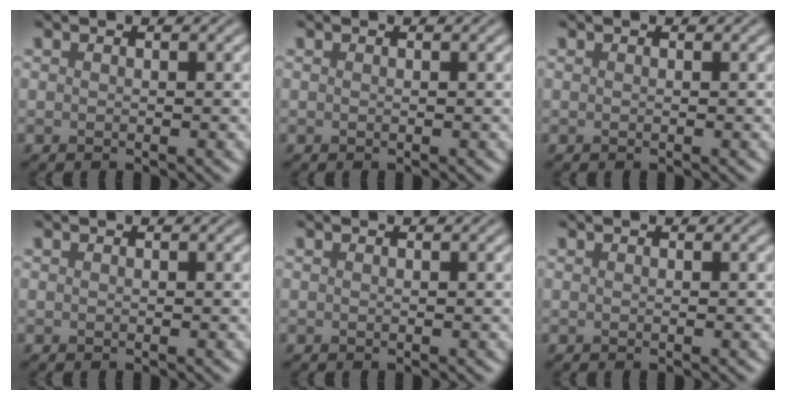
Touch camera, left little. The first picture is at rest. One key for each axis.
{"total": 0.0}
{"total": 0.0}
{"total": 0.0}
{"total": 0.0}
{"total": 0.0}